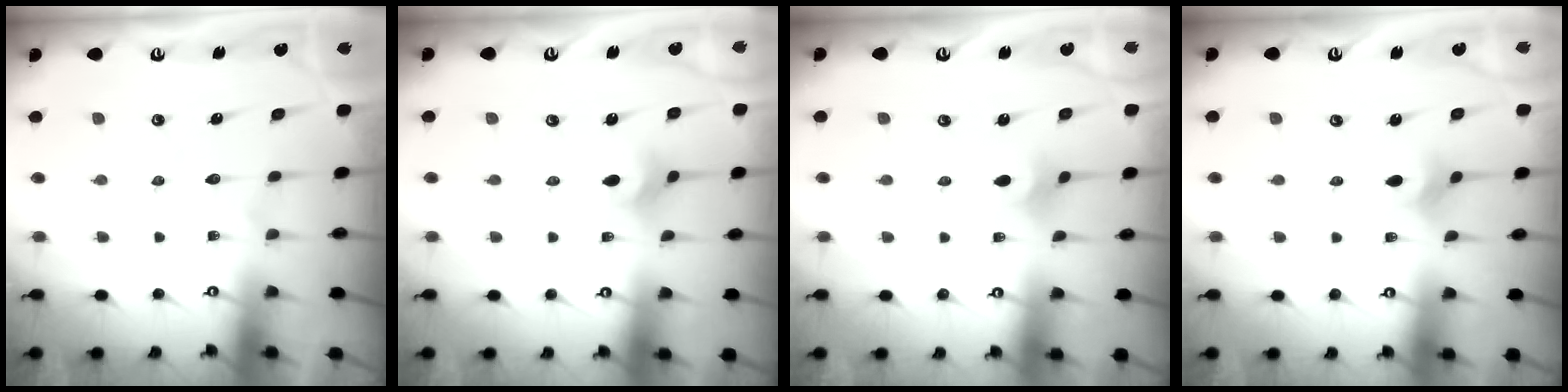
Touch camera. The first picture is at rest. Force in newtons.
{"total": 3.3, "press": 3.2, "slide": 0.7}
{"total": 2.6, "press": 2.5, "slide": 0.5}
{"total": 2.4, "press": 2.4, "slide": 0.5}